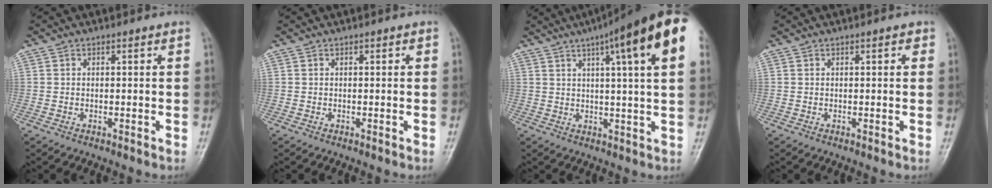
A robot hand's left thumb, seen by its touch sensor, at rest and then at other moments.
{"total": 0.0}
{"total": 18.9, "force": [8.6, 2.6, 16.6], "torque": [-0.235, 0.003, 0.110]}
{"total": 1.1, "force": [0.5, 0.4, 0.9], "torque": [-0.011, 0.002, 0.004]}